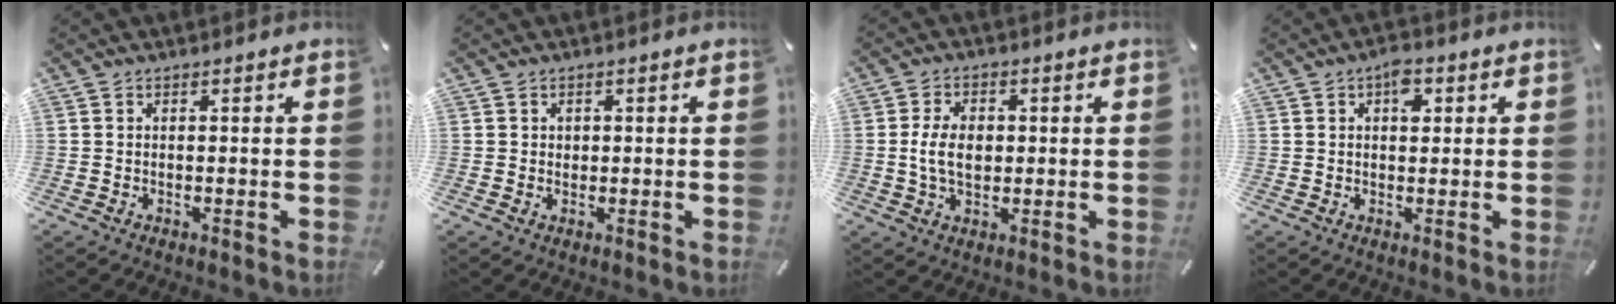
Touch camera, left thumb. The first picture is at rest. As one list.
[{"total": 1.0, "force": [0.1, 1.0, 0.1], "torque": [-0.003, 0.006, 0.001]}, {"total": 7.3, "force": [0.2, 5.0, 5.3], "torque": [-0.113, 0.005, -0.002]}, {"total": 3.9, "force": [1.2, 2.4, 2.9], "torque": [-0.029, -0.004, 0.013]}]